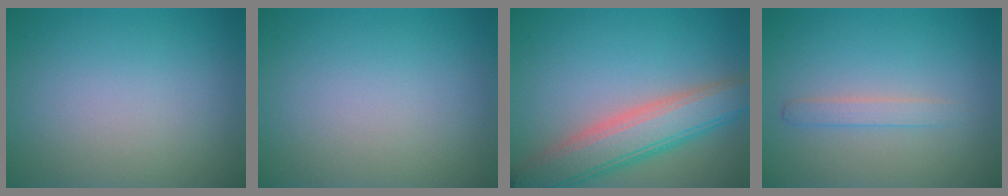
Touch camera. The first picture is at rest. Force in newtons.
{"total": 0.0}
{"total": 6.6, "press": 6.6, "slide": 0.4}
{"total": 1.4, "press": 1.4, "slide": 0.0}